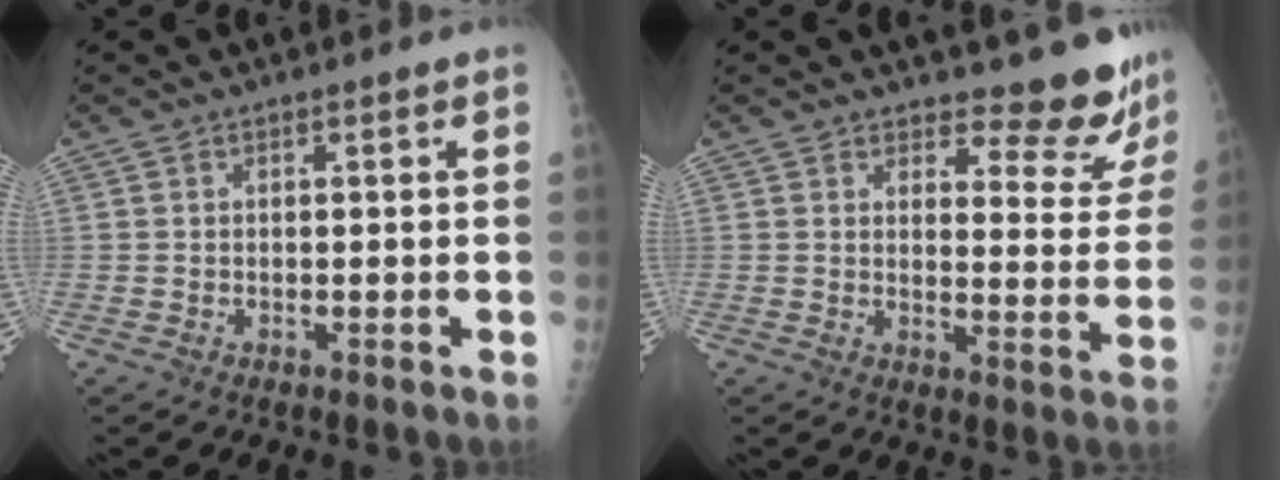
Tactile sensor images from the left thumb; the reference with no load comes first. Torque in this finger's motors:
{"motor_torque": [0.04, 0.13, -0.25, -0.10, 0.08]}